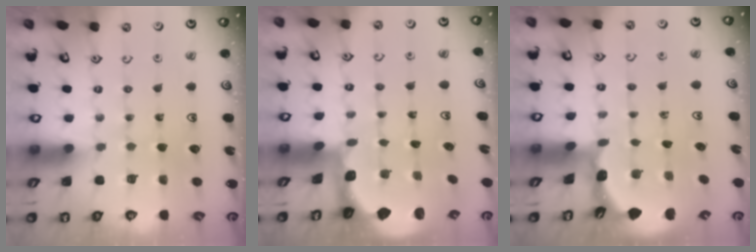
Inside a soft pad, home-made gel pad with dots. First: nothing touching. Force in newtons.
{"total": 1.2, "press": 1.2, "slide": 0.2}
{"total": 1.9, "press": 1.9, "slide": 0.1}